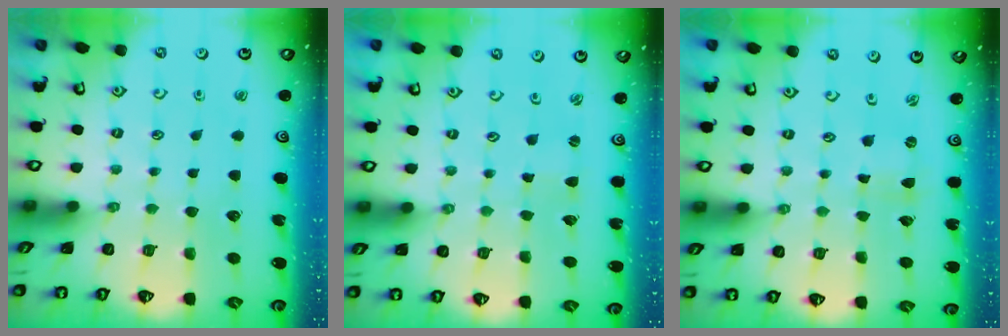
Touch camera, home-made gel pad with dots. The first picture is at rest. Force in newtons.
{"total": 0.5, "press": 0.5, "slide": 0.0}
{"total": 0.0}